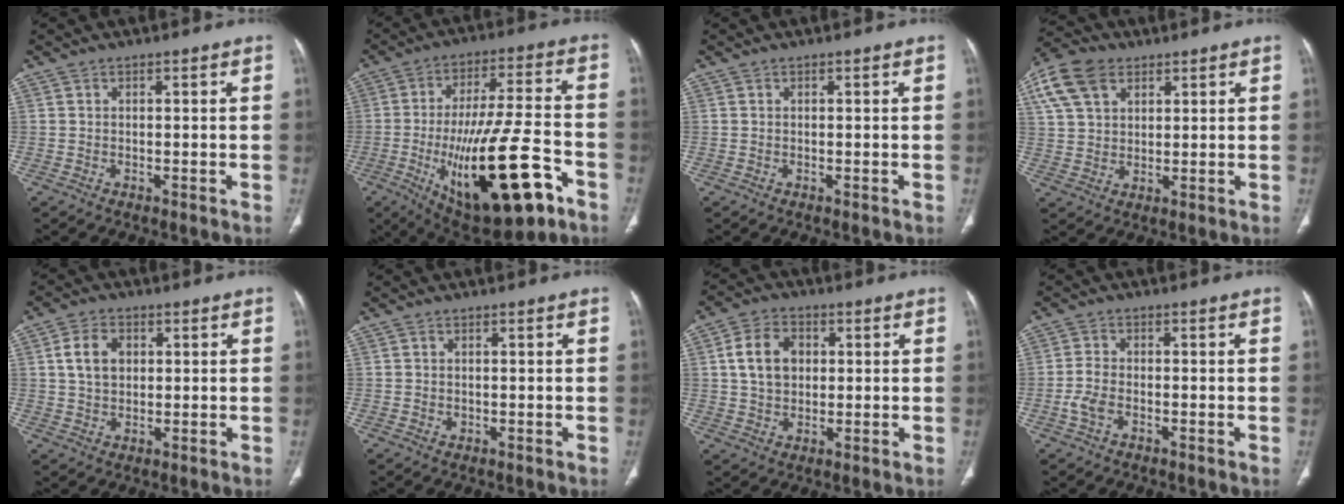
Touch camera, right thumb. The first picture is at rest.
{"total": 24.7, "force": [-9.6, 8.4, 21.2], "torque": [-0.348, 0.027, -0.135]}
{"total": 0.0}
{"total": 11.8, "force": [5.6, 7.8, 6.8], "torque": [-0.131, 0.006, 0.108]}
{"total": 6.3, "force": [1.5, 4.6, 4.1], "torque": [-0.060, 0.000, 0.026]}
{"total": 0.8, "force": [-0.1, 0.8, 0.3], "torque": [-0.005, 0.000, 0.001]}
{"total": 9.1, "force": [1.8, 6.8, 5.8], "torque": [-0.084, 0.004, 0.029]}
{"total": 3.7, "force": [-1.4, 2.0, 2.7], "torque": [-0.062, 0.010, -0.031]}